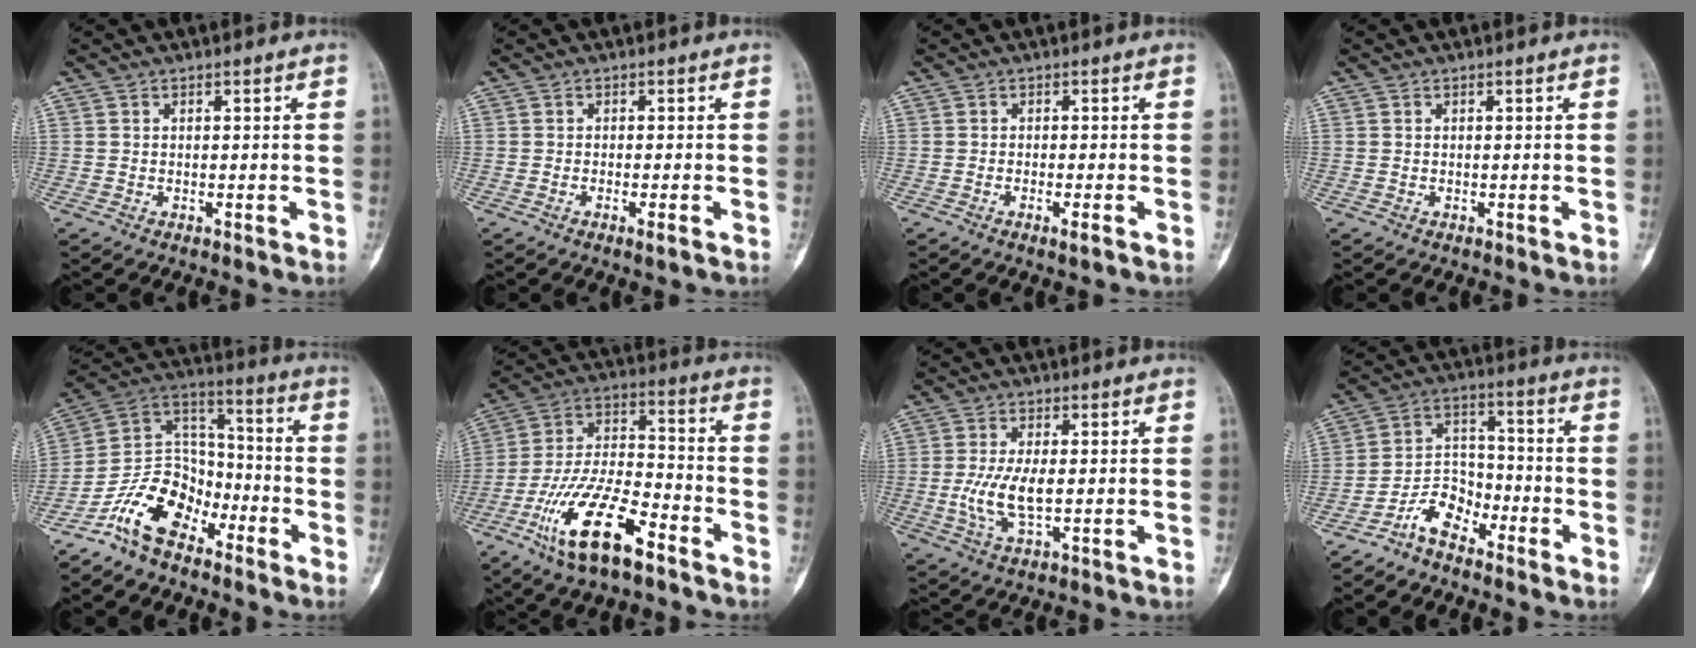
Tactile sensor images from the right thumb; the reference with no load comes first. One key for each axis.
{"total": 1.5, "fx": -0.7, "fy": 0.1, "fz": 1.3, "tx": -0.028, "ty": -0.004, "tz": -0.015}
{"total": 1.7, "fx": -0.9, "fy": 0.1, "fz": 1.5, "tx": -0.030, "ty": -0.002, "tz": -0.018}
{"total": 0.0}
{"total": 13.5, "fx": -8.6, "fy": 8.0, "fz": 6.6, "tx": -0.109, "ty": 0.082, "tz": -0.174}
{"total": 17.4, "fx": -9.8, "fy": 6.1, "fz": 13.0, "tx": -0.251, "ty": 0.057, "tz": -0.183}
{"total": 7.1, "fx": -0.5, "fy": 2.7, "fz": 6.6, "tx": -0.149, "ty": -0.008, "tz": -0.007}
{"total": 7.7, "fx": -5.6, "fy": 4.0, "fz": 3.3, "tx": -0.052, "ty": 0.059, "tz": -0.117}